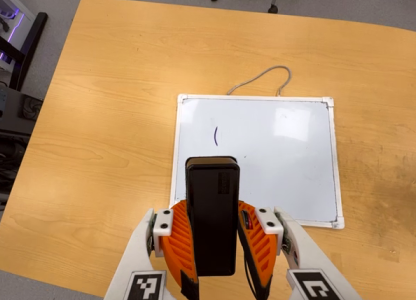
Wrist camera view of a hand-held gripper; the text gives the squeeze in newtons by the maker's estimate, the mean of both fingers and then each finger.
{"total": 7.2, "left": 6.4, "right": 8.1}